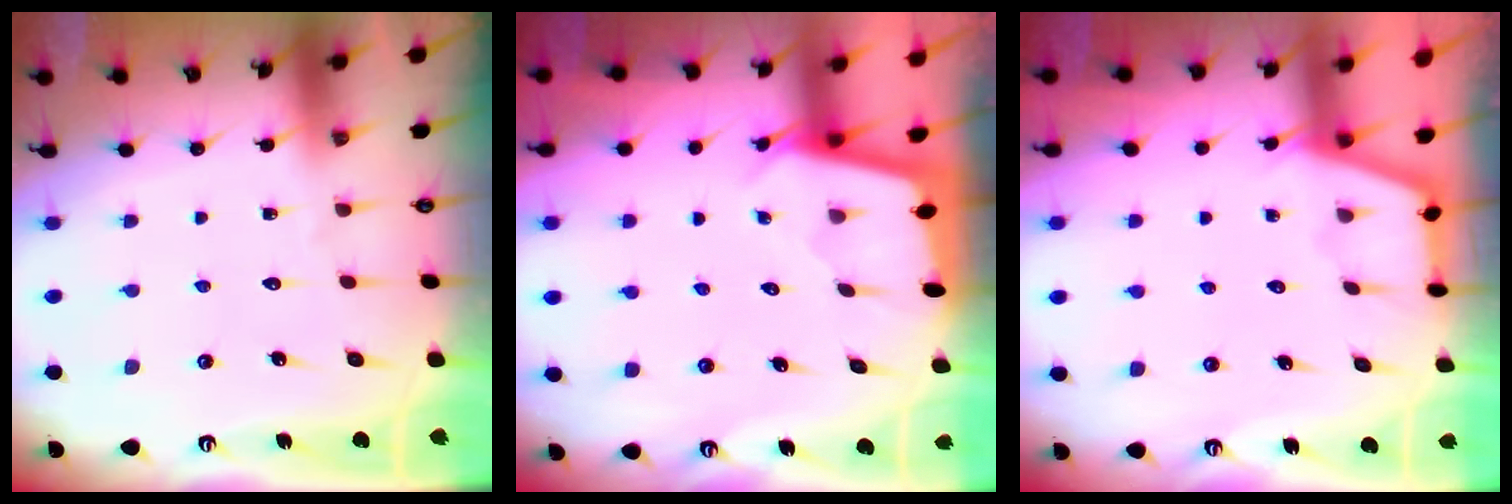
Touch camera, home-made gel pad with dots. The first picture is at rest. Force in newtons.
{"total": 2.0, "press": 2.0, "slide": 0.2}
{"total": 2.4, "press": 2.4, "slide": 0.4}